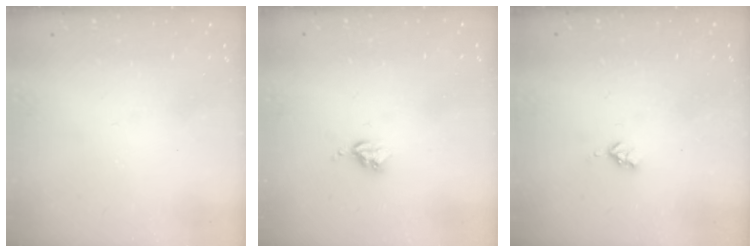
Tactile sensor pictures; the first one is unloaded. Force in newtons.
{"total": 3.8, "press": 3.8, "slide": 0.5}
{"total": 2.7, "press": 2.6, "slide": 0.5}